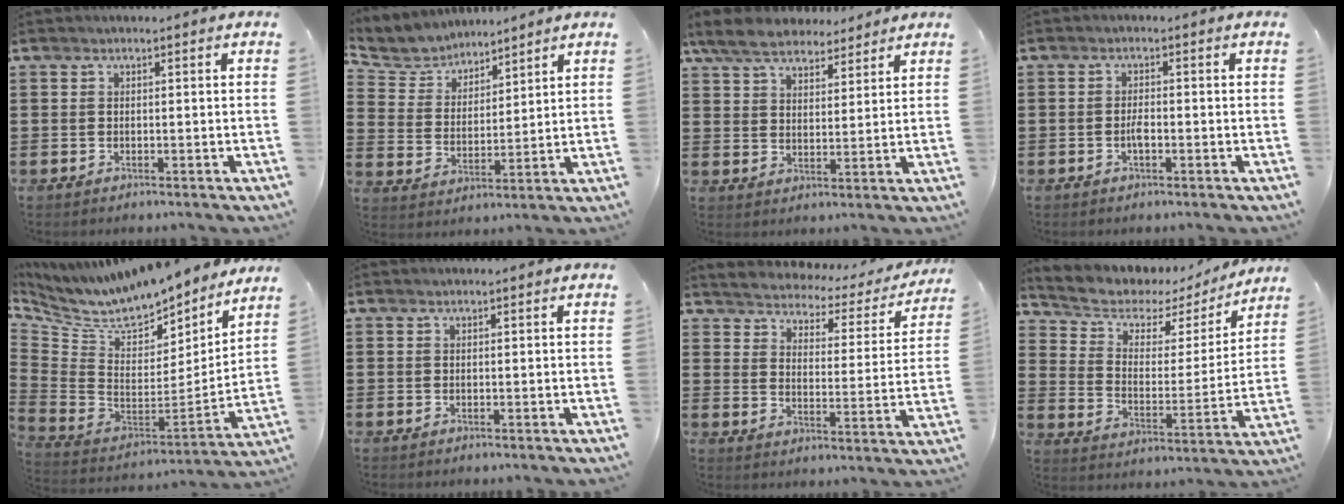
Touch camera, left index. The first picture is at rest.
{"total": 5.0, "force": [4.6, 1.7, -0.1], "torque": [-0.032, -0.024, 0.080]}
{"total": 6.8, "force": [5.9, 2.6, 2.2], "torque": [-0.068, -0.010, 0.109]}
{"total": 2.0, "force": [-0.6, 0.7, 1.8], "torque": [-0.043, -0.001, -0.013]}
{"total": 8.2, "force": [7.3, 2.3, 3.0], "torque": [-0.093, -0.073, 0.122]}
{"total": 0.0}
{"total": 2.7, "force": [2.7, 0.2, 0.1], "torque": [-0.024, -0.029, 0.037]}
{"total": 4.8, "force": [3.7, 2.9, 1.1], "torque": [-0.055, -0.025, 0.058]}